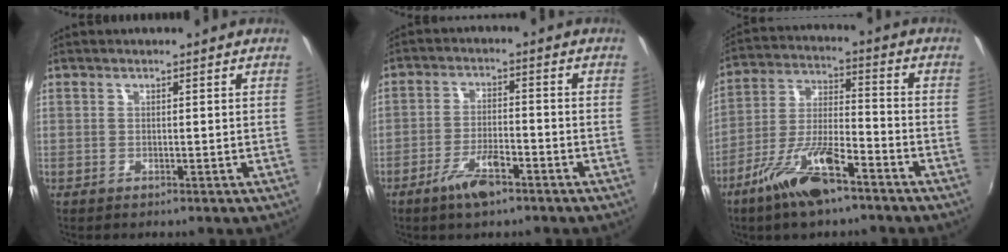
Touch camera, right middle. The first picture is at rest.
{"total": 6.8, "force": [-4.5, 2.0, 4.7], "torque": [-0.103, -0.002, -0.080]}
{"total": 13.1, "force": [-8.5, 3.5, 9.3], "torque": [-0.190, -0.010, -0.156]}